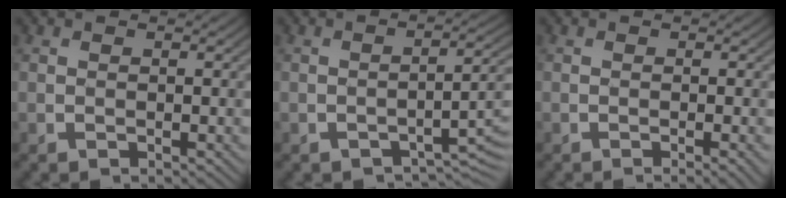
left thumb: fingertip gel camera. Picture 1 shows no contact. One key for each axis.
{"total": 4.0, "fx": -2.5, "fy": 1.1, "fz": 2.9, "tx": -0.041, "ty": 0.008, "tz": -0.036}
{"total": 2.0, "fx": -0.8, "fy": 0.3, "fz": 1.8, "tx": -0.022, "ty": 0.004, "tz": -0.015}